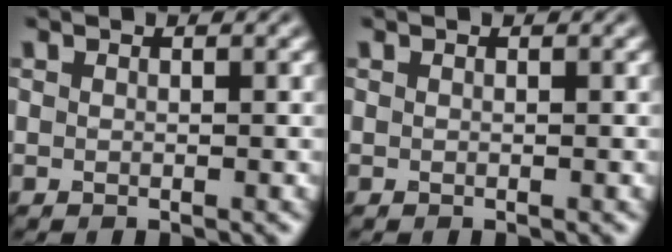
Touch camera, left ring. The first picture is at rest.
{"total": 0.0}